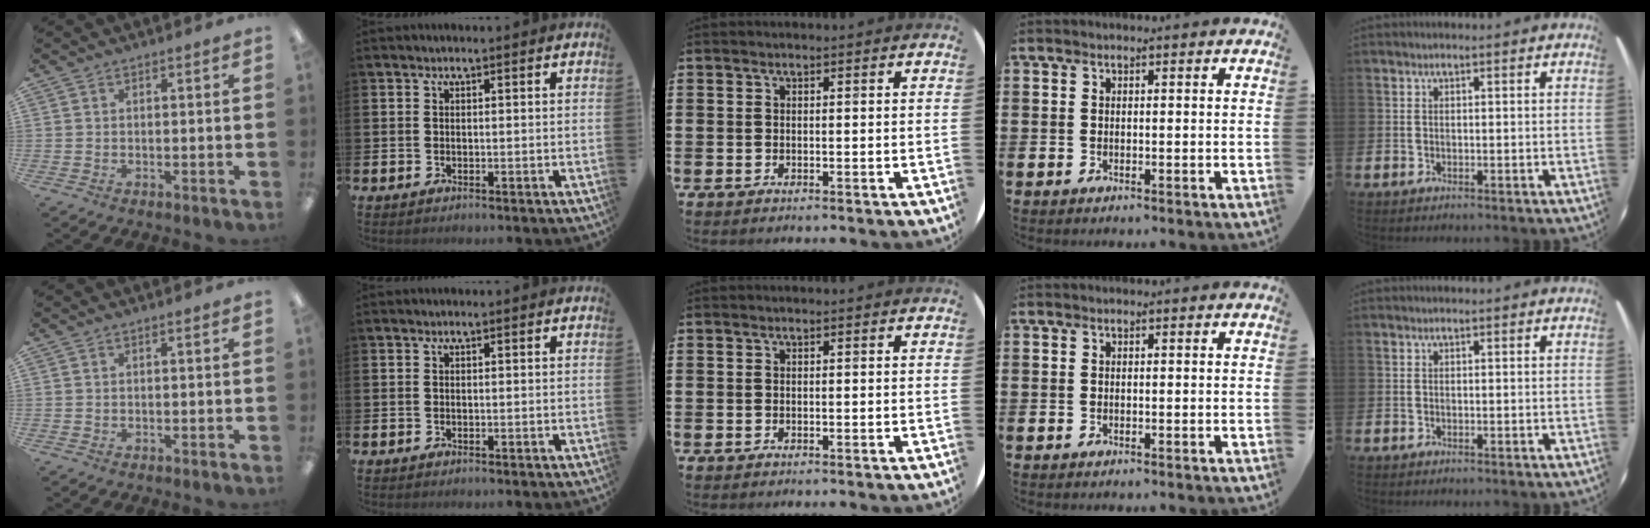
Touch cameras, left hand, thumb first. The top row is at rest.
{}